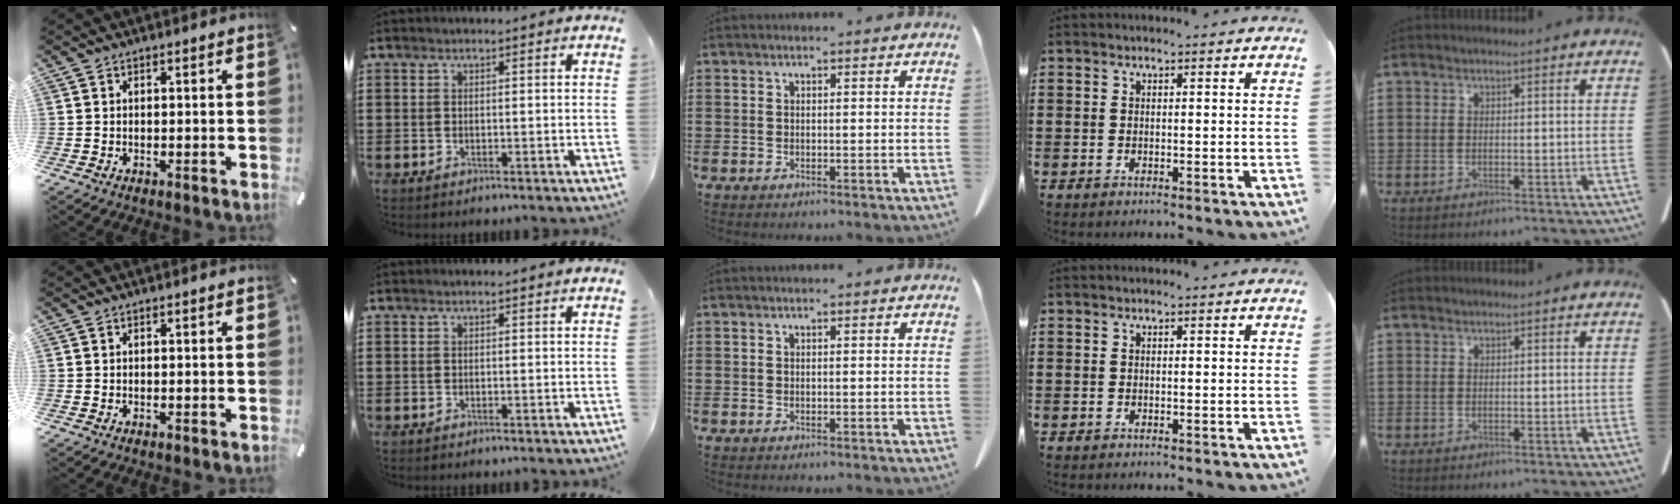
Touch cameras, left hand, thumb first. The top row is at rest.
{}